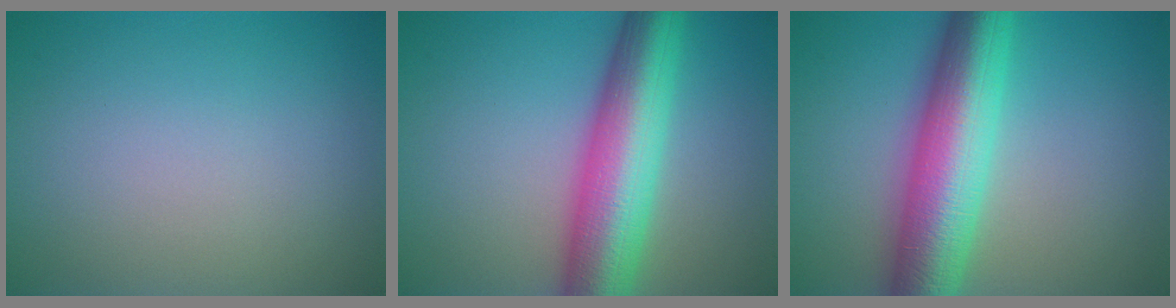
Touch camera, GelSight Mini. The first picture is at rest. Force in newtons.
{"total": 10.1, "press": 10.1, "slide": 0.2}
{"total": 10.2, "press": 10.2, "slide": 0.1}